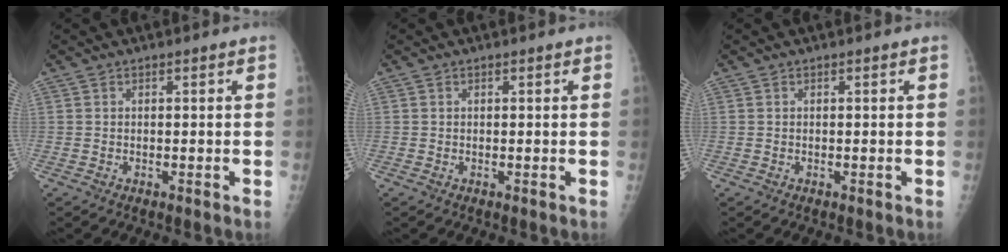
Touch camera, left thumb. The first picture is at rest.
{"total": 0.0}
{"total": 0.0}